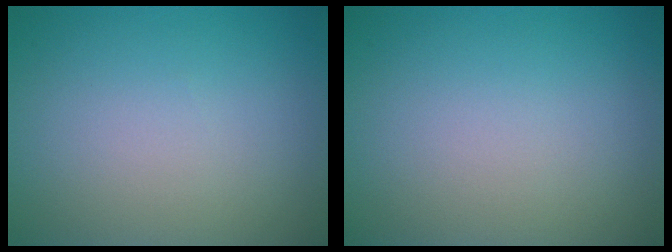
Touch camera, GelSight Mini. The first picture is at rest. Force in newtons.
{"total": 0.0}